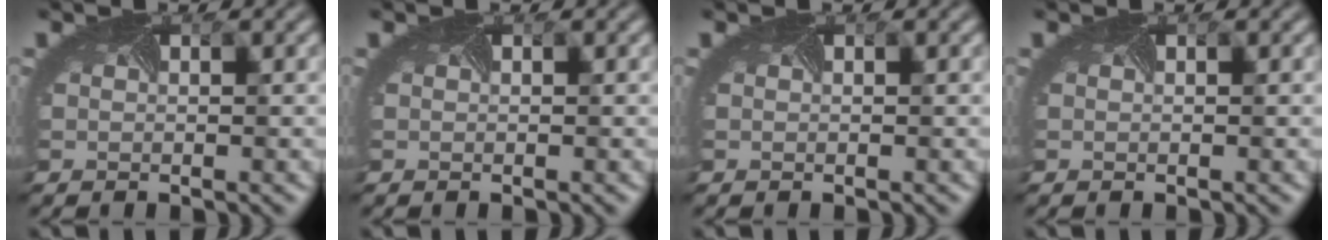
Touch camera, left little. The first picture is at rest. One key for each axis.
{"total": 0.0}
{"total": 0.0}
{"total": 0.0}